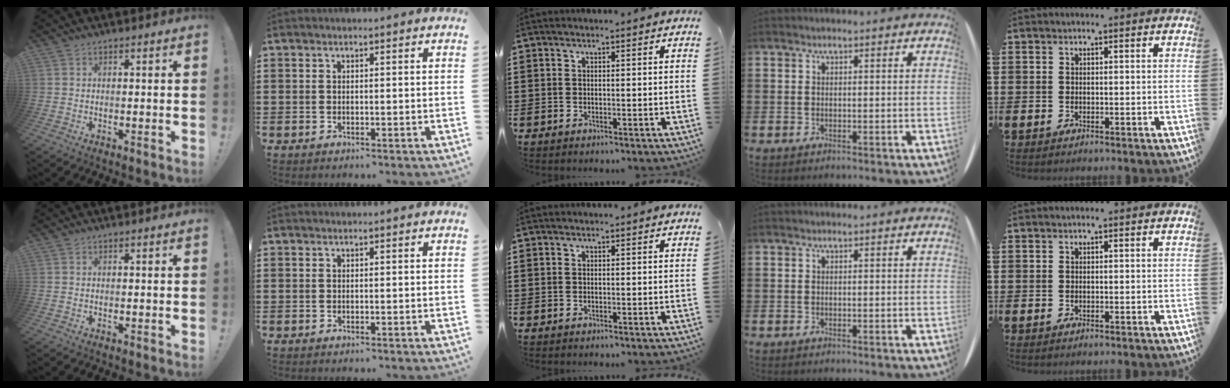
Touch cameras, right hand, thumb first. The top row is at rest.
{}